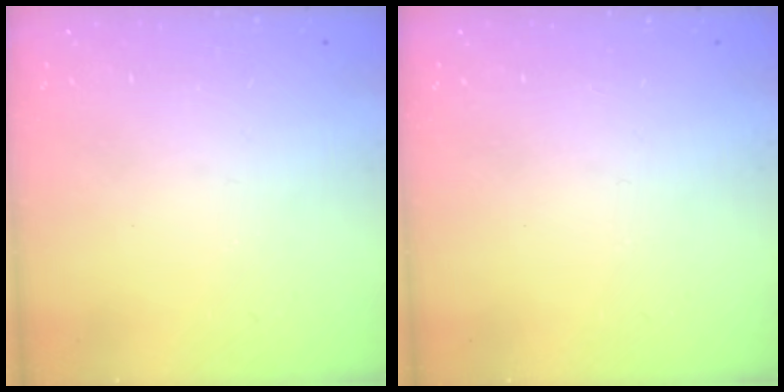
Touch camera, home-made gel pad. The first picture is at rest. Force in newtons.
{"total": 0.0}